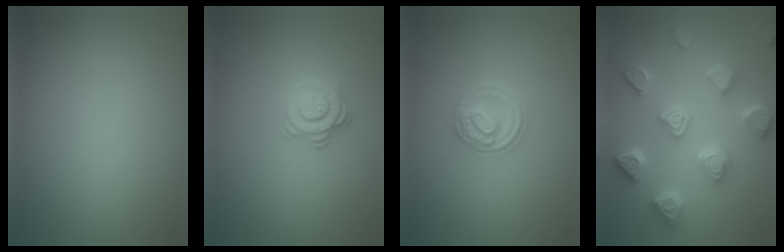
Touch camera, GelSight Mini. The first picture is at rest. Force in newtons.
{"total": 2.8, "press": 2.5, "slide": 1.3}
{"total": 2.8, "press": 2.8, "slide": 0.3}
{"total": 5.4, "press": 5.3, "slide": 1.2}